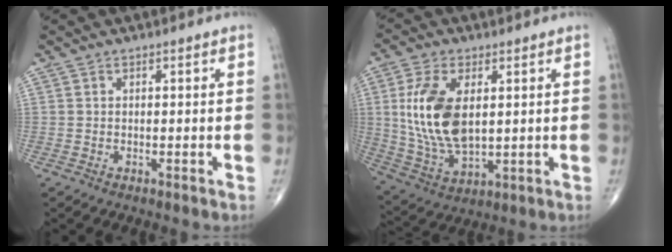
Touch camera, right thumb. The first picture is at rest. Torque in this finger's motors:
{"motor_torque": [-0.10, 0.54, 1.37, 0.56, 0.19]}